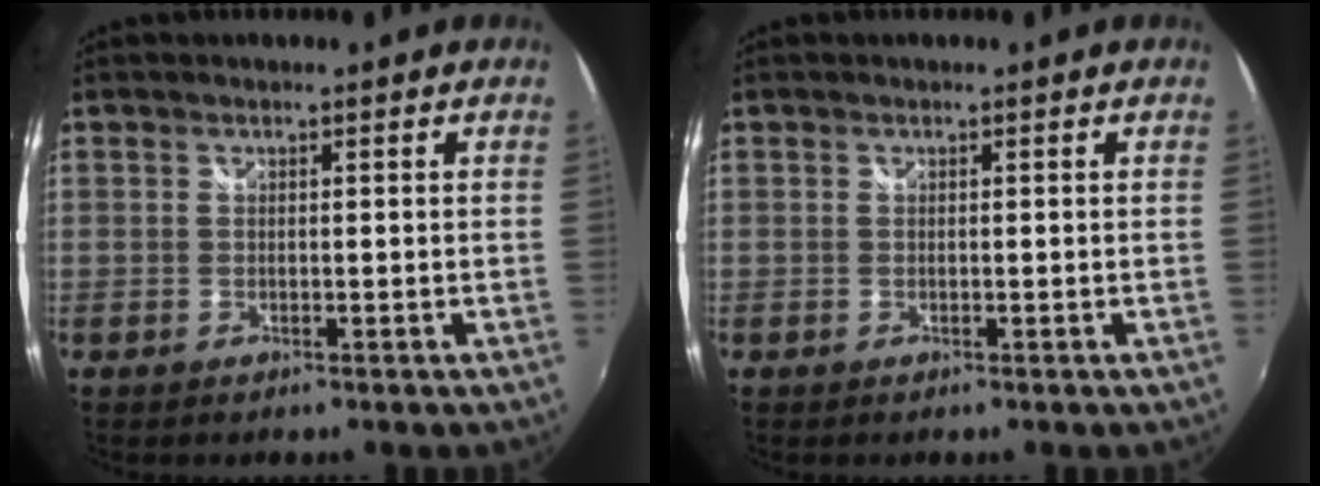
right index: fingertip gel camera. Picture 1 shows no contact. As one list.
[{"total": 0.0}]